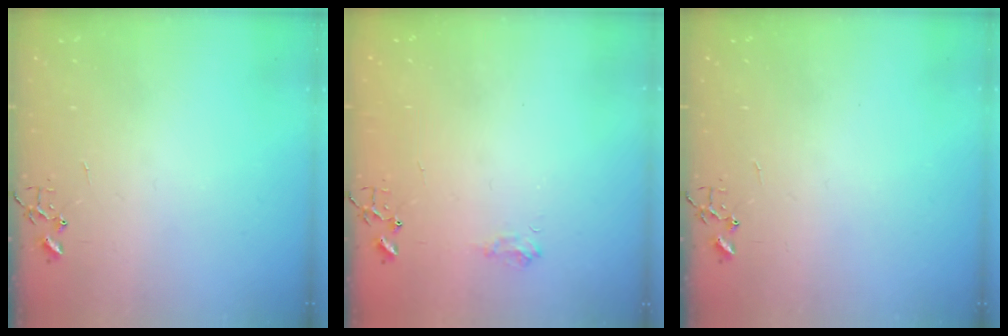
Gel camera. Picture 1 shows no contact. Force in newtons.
{"total": 6.3, "press": 6.3, "slide": 0.8}
{"total": 0.0}